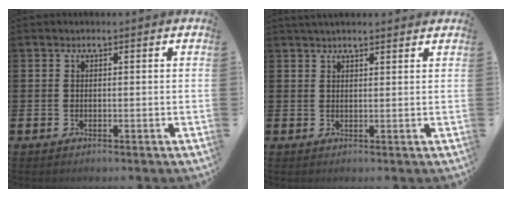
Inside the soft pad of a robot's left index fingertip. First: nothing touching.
{"total": 2.3, "force": [2.2, 0.4, 0.6], "torque": [-0.005, -0.003, 0.037]}